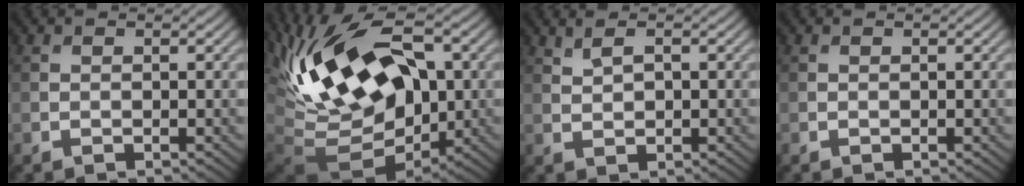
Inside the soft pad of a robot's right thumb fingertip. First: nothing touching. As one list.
[{"total": 18.0, "force": [2.5, 10.3, 14.5], "torque": [-0.269, 0.001, 0.053]}, {"total": 1.9, "force": [1.1, 0.7, 1.4], "torque": [-0.032, -0.001, 0.026]}, {"total": 0.0}]